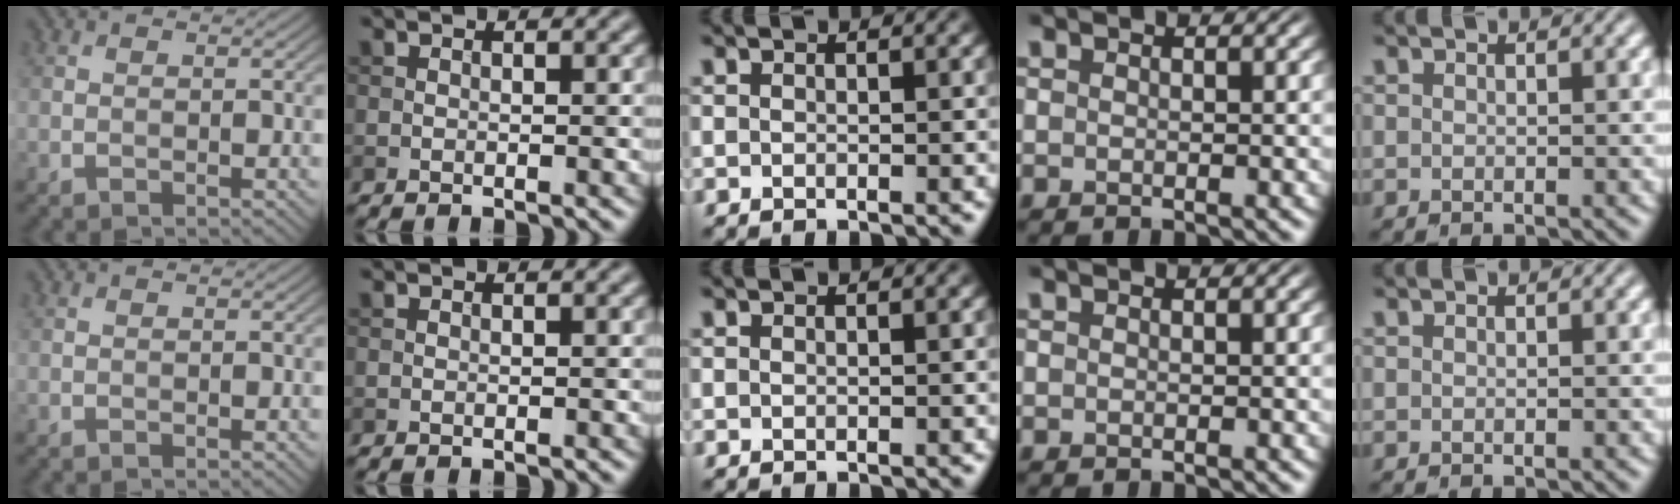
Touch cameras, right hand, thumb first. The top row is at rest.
{}